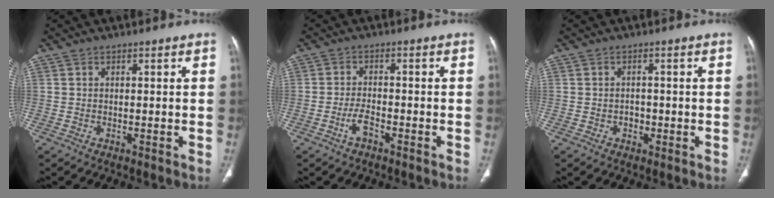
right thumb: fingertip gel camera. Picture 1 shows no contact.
{"total": 3.1, "force": [-1.8, 1.2, 2.1], "torque": [-0.042, 0.016, -0.037]}
{"total": 2.0, "force": [-0.6, 1.7, 0.9], "torque": [-0.003, 0.006, -0.009]}